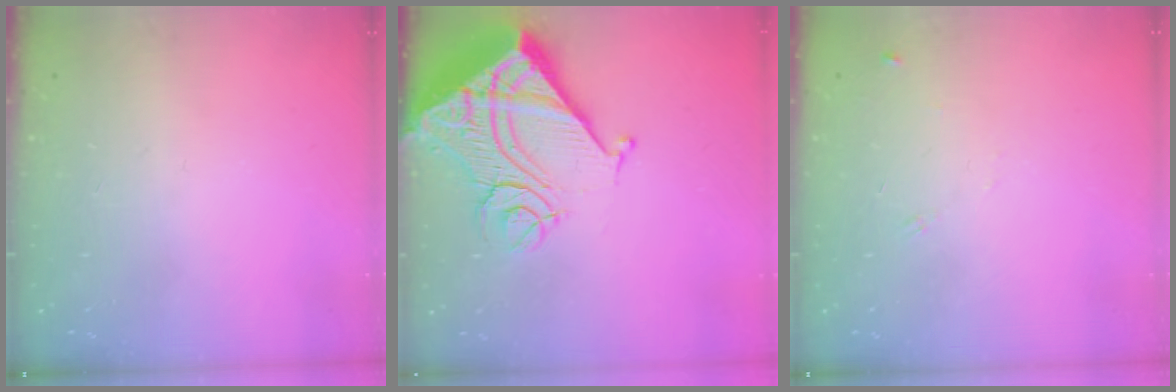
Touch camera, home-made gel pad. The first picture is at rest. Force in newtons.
{"total": 20.9, "press": 20.7, "slide": 2.6}
{"total": 5.7, "press": 5.6, "slide": 0.7}